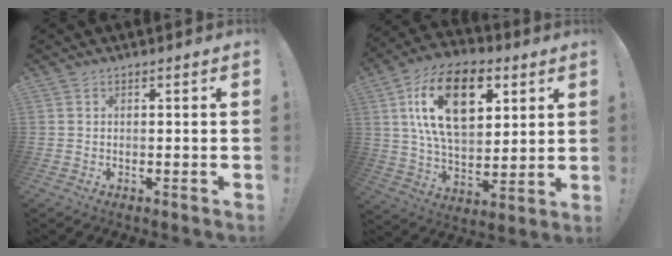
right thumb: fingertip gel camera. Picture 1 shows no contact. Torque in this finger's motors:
{"motor_torque": [1.72, 3.29, 0.58, 0.13, 0.18]}